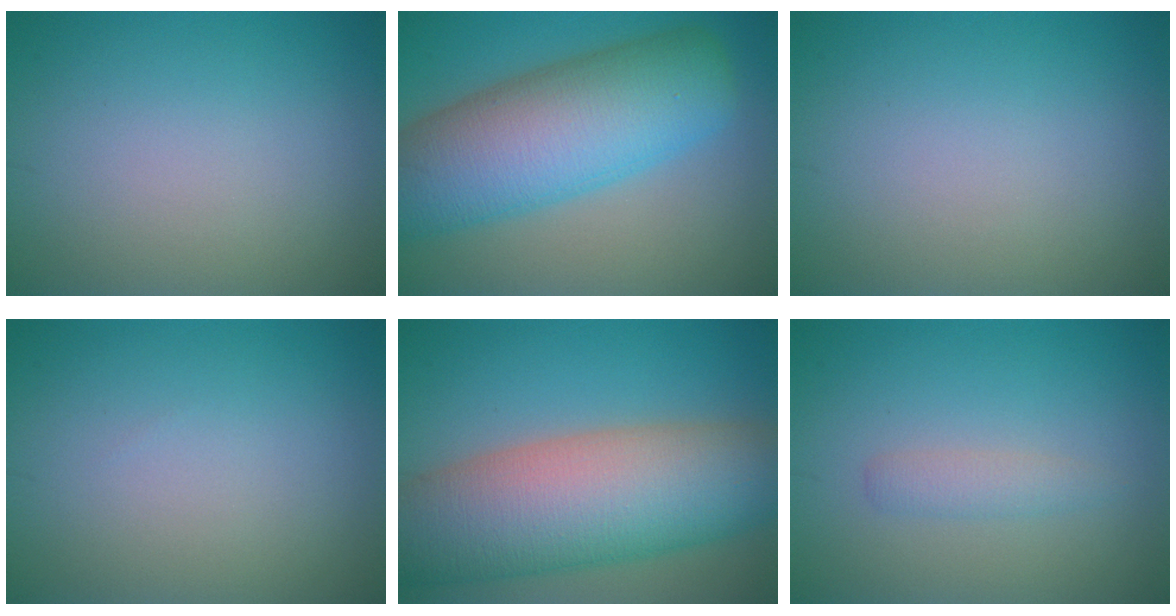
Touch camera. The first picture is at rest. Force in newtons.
{"total": 11.8, "press": 11.8, "slide": 0.3}
{"total": 0.0}
{"total": 0.0}
{"total": 13.3, "press": 13.3, "slide": 0.7}
{"total": 1.5, "press": 1.5, "slide": 0.0}